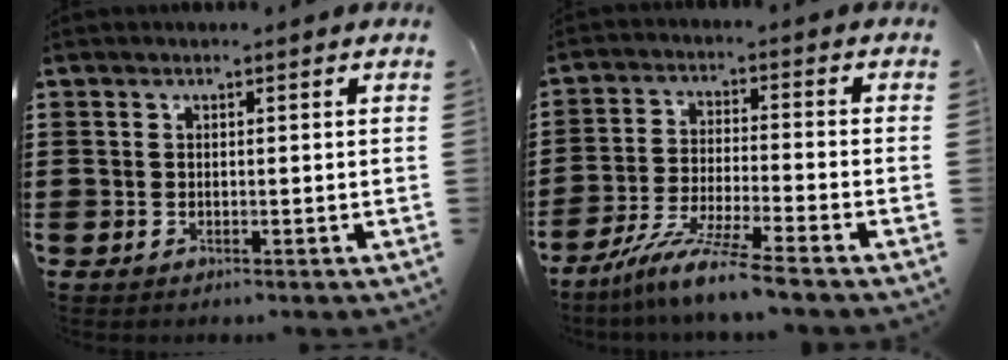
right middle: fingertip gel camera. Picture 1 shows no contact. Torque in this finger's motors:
{"motor_torque": [1.64, -0.50, 0.26, 0.07]}